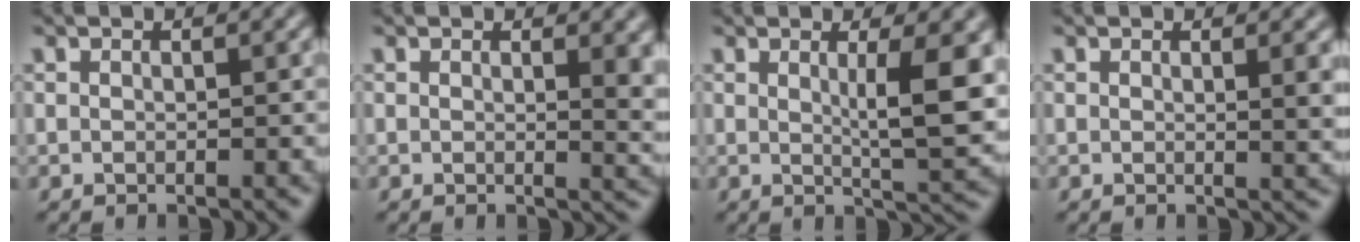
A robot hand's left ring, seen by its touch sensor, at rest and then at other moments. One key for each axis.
{"total": 3.4, "fx": 1.0, "fy": 1.3, "fz": 3.0, "tx": -0.027, "ty": -0.003, "tz": 0.014}
{"total": 5.8, "fx": 1.0, "fy": 1.2, "fz": 5.6, "tx": -0.079, "ty": -0.007, "tz": 0.020}
{"total": 2.1, "fx": 0.7, "fy": 0.6, "fz": 1.9, "tx": -0.016, "ty": -0.002, "tz": 0.008}